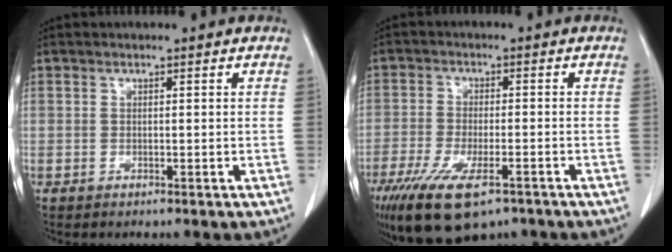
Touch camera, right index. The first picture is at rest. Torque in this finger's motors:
{"motor_torque": [1.40, -0.76, 0.76, 0.21]}